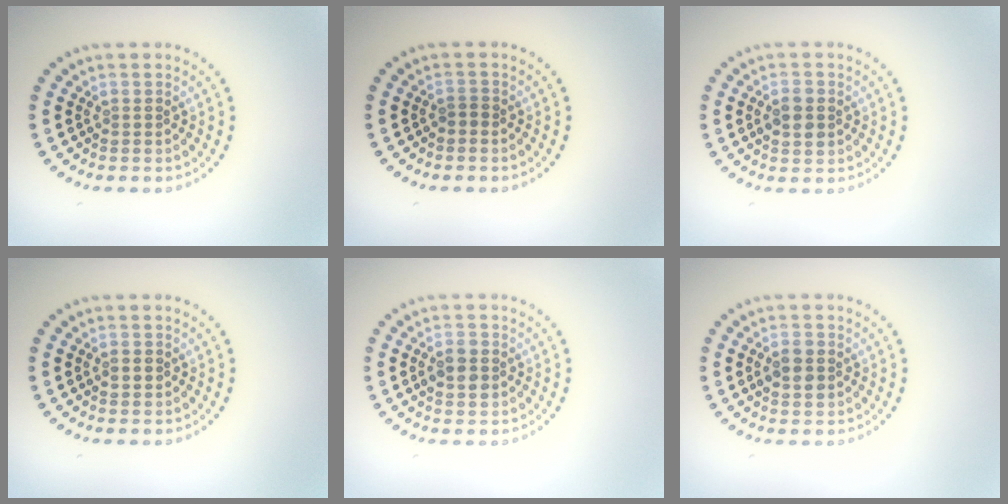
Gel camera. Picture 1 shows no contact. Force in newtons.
{"total": 0.7, "press": 0.6, "slide": 0.4}
{"total": 2.5, "press": 2.5, "slide": 0.1}
{"total": 1.0, "press": 1.0, "slide": 0.2}
{"total": 2.8, "press": 2.8, "slide": 0.1}
{"total": 2.5, "press": 2.5, "slide": 0.1}